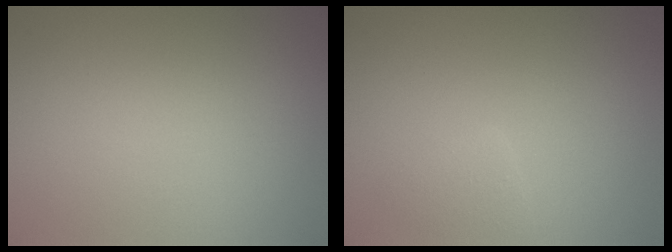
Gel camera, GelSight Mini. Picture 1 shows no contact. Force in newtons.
{"total": 1.1, "press": 1.1, "slide": 0.0}